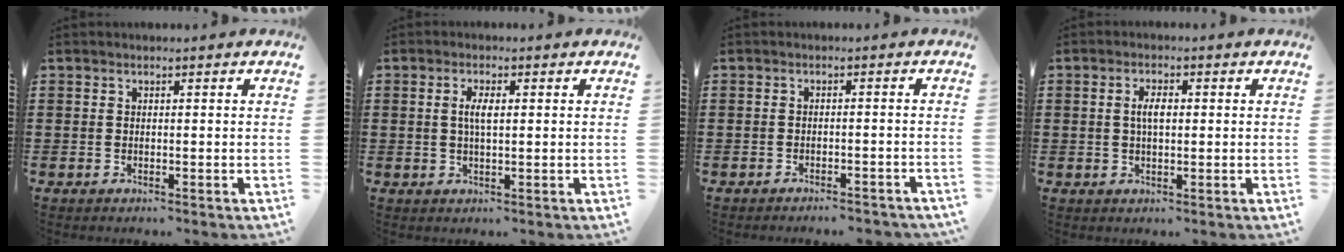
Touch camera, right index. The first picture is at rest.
{"total": 2.9, "force": [0.4, 0.9, 2.7], "torque": [-0.054, 0.003, 0.004]}
{"total": 1.8, "force": [-1.8, 0.0, 0.4], "torque": [-0.011, 0.001, -0.036]}
{"total": 3.0, "force": [0.3, 1.2, 2.8], "torque": [-0.055, 0.005, 0.003]}